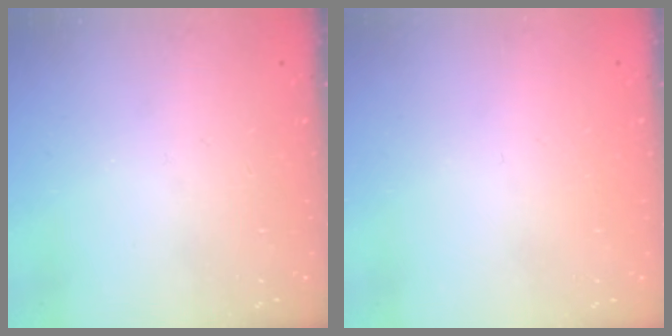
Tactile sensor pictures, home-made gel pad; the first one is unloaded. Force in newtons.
{"total": 0.9, "press": 0.9, "slide": 0.1}